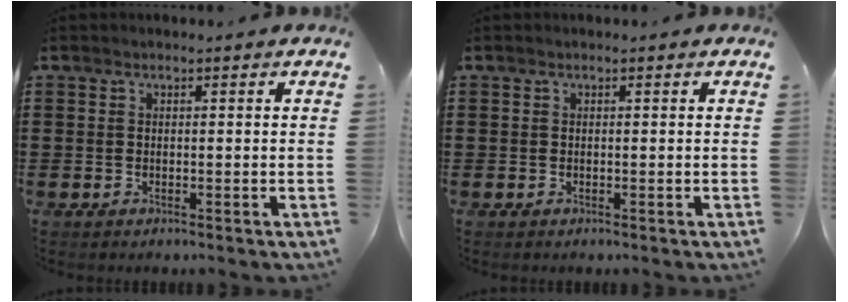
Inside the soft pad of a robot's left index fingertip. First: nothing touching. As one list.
[{"total": 0.0}]